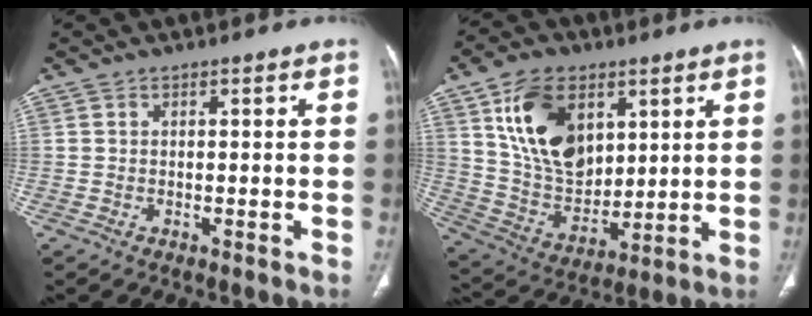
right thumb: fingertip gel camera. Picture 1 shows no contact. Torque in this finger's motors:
{"motor_torque": [1.67, 3.05, 1.76, 0.27, 0.17]}